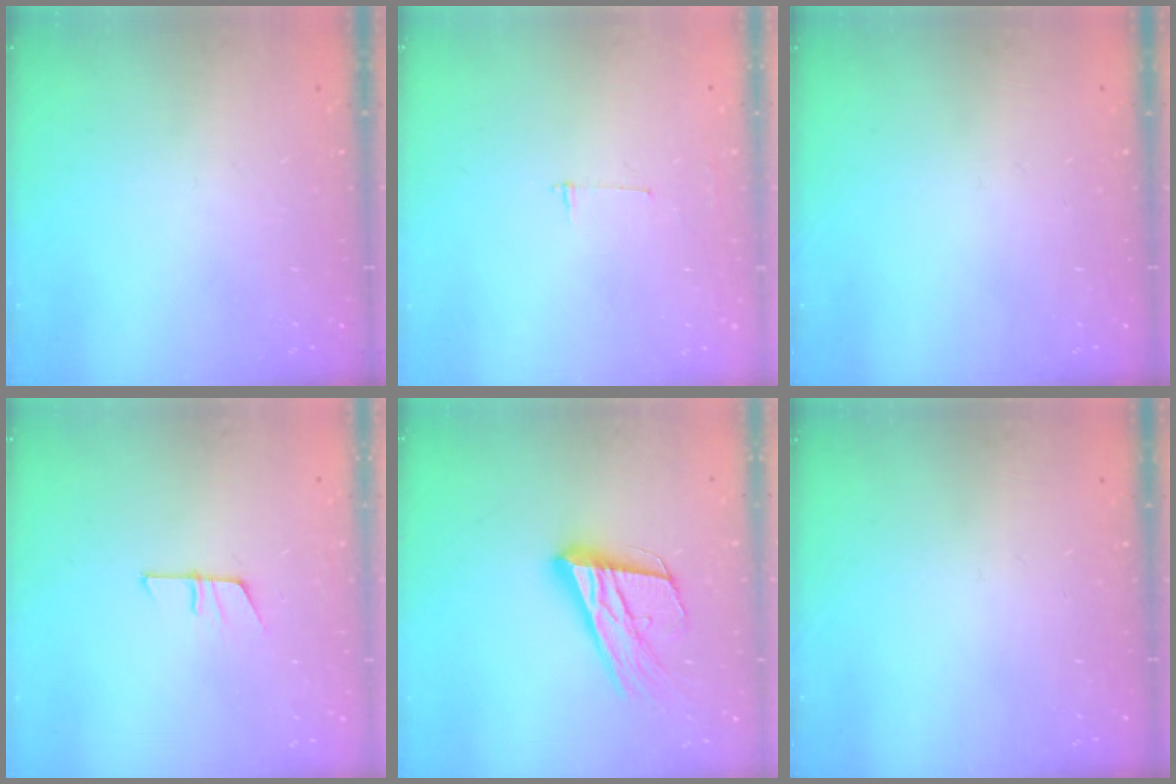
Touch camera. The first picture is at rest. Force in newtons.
{"total": 2.7, "press": 2.7, "slide": 0.3}
{"total": 0.0}
{"total": 7.8, "press": 7.8, "slide": 0.4}
{"total": 20.1, "press": 19.8, "slide": 3.8}
{"total": 0.0}